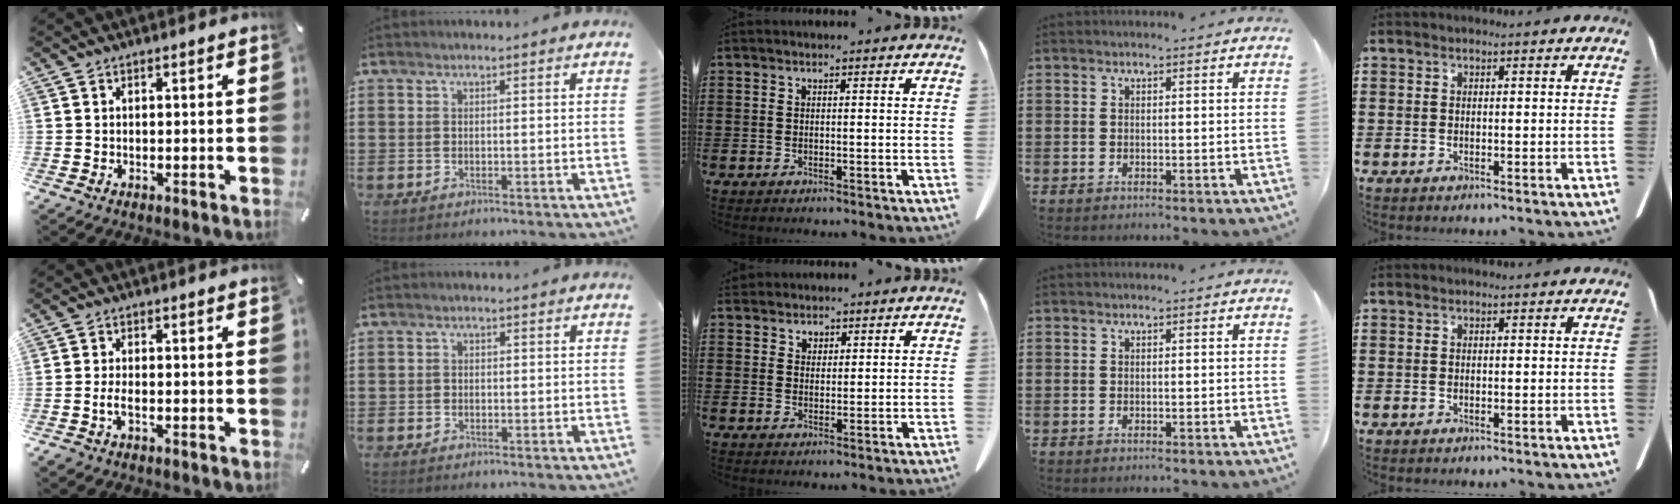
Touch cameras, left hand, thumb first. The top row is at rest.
{"thumb": {"total": 2.9, "force": [-1.2, 1.2, 2.3], "torque": [-0.053, 0.001, -0.025]}, "index": {"total": 0.7, "force": [-0.2, 0.6, 0.3], "torque": [-0.007, 0.001, -0.005]}, "middle": {"total": 2.3, "force": [2.0, 1.2, 0.0], "torque": [0.002, 0.001, 0.036]}}